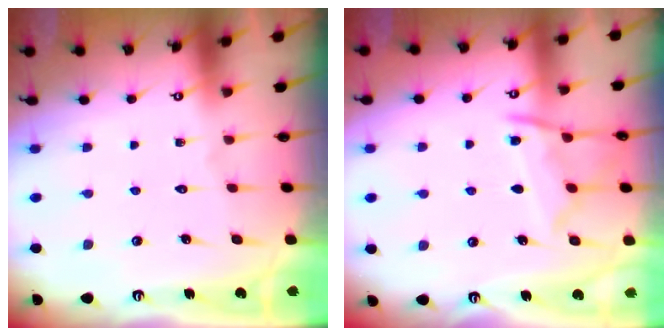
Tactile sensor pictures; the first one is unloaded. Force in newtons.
{"total": 10.7, "press": 10.6, "slide": 1.0}